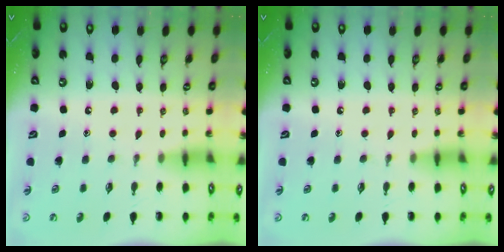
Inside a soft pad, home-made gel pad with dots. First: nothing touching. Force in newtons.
{"total": 0.0}